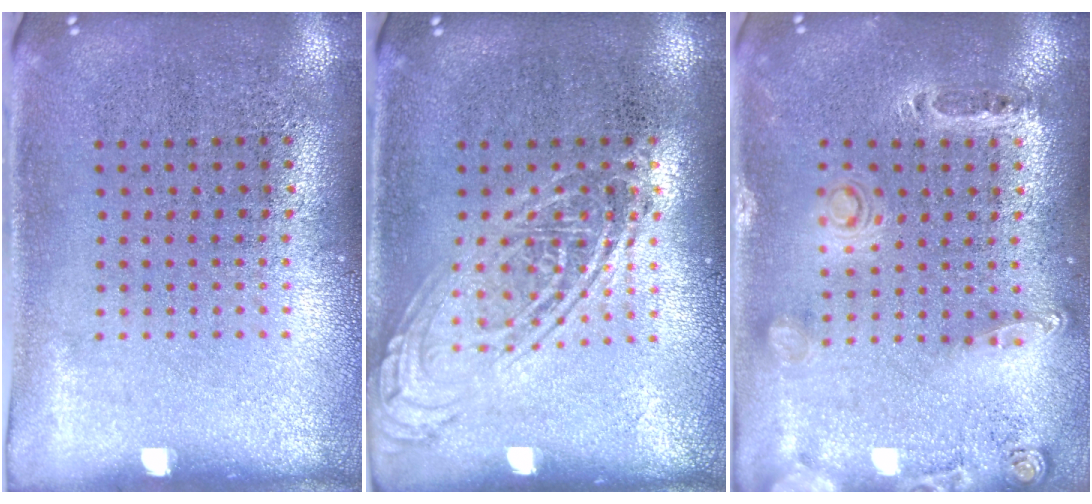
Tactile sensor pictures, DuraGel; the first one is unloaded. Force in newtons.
{"total": 2.6, "press": 2.6, "slide": 0.4}
{"total": 0.6, "press": 0.6, "slide": 0.3}